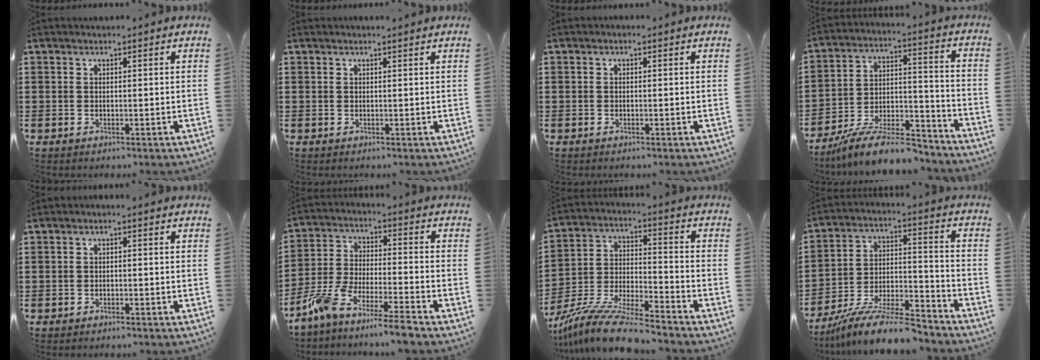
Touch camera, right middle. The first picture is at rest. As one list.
[{"total": 1.2, "force": [1.2, -0.1, 0.1], "torque": [-0.004, 0.000, 0.023]}, {"total": 0.6, "force": [0.5, 0.3, 0.0], "torque": [0.008, -0.003, 0.009]}, {"total": 11.3, "force": [-9.8, 1.8, 5.3], "torque": [-0.090, 0.027, -0.185]}, {"total": 0.5, "force": [-0.5, 0.2, 0.0], "torque": [-0.003, 0.000, -0.011]}, {"total": 7.5, "force": [-6.9, -0.8, 2.8], "torque": [-0.066, -0.010, -0.140]}, {"total": 10.9, "force": [-10.0, 0.2, 4.3], "torque": [-0.080, 0.015, -0.198]}, {"total": 12.2, "force": [-10.8, 1.3, 5.5], "torque": [-0.088, 0.031, -0.204]}]